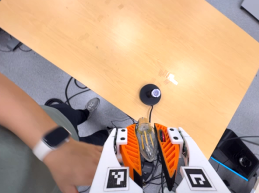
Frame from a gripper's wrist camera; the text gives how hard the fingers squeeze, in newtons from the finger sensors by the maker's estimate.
{"total": 22.2, "left": 23.8, "right": 20.6}